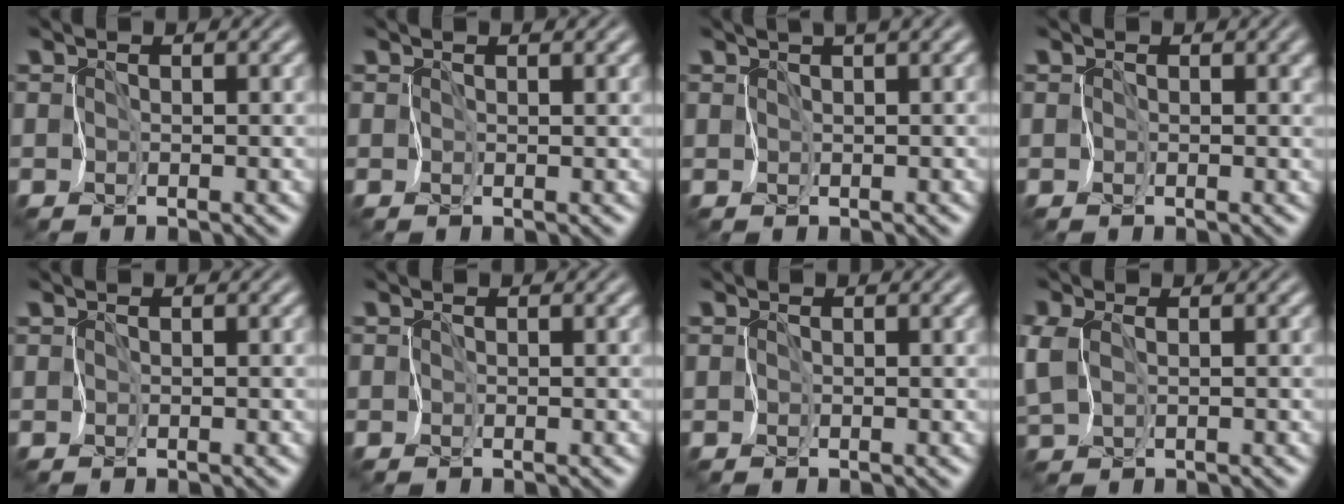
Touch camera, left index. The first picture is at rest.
{"total": 1.3, "force": [0.9, 0.4, 0.8], "torque": [-0.007, 0.000, 0.013]}
{"total": 2.2, "force": [1.6, 0.0, 1.5], "torque": [-0.028, 0.010, 0.028]}
{"total": 1.2, "force": [0.3, 0.6, 0.9], "torque": [-0.011, -0.002, 0.004]}
{"total": 0.0}
{"total": 0.0}
{"total": 0.7, "force": [0.2, 0.2, 0.6], "torque": [-0.009, -0.002, 0.004]}
{"total": 2.6, "force": [0.0, 1.7, 2.0], "torque": [-0.062, -0.008, 0.003]}